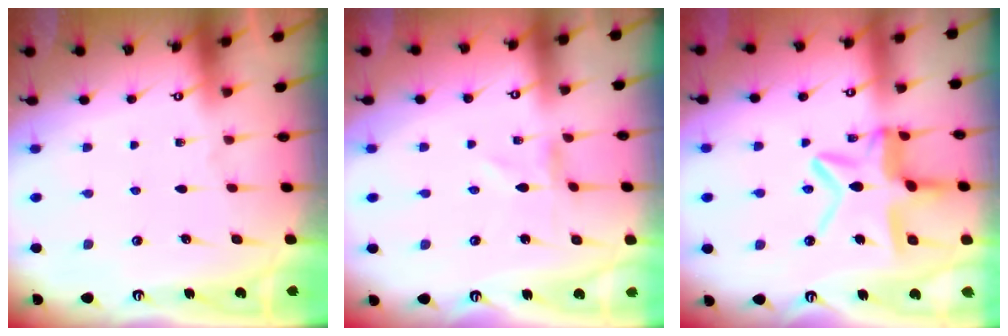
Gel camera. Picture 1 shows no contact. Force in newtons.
{"total": 0.8, "press": 0.8, "slide": 0.1}
{"total": 13.3, "press": 13.2, "slide": 1.3}